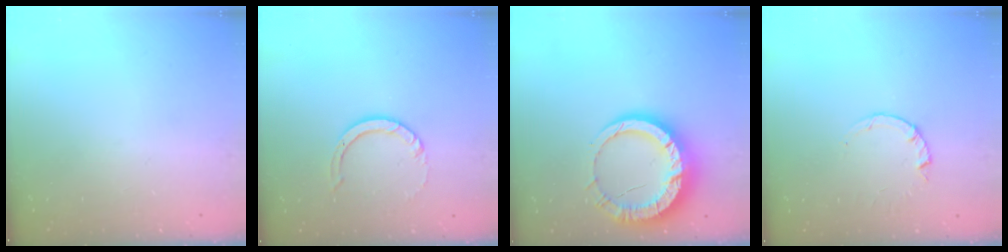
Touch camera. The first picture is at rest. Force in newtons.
{"total": 4.7, "press": 4.7, "slide": 0.4}
{"total": 14.3, "press": 14.3, "slide": 1.4}
{"total": 1.0, "press": 0.9, "slide": 0.3}